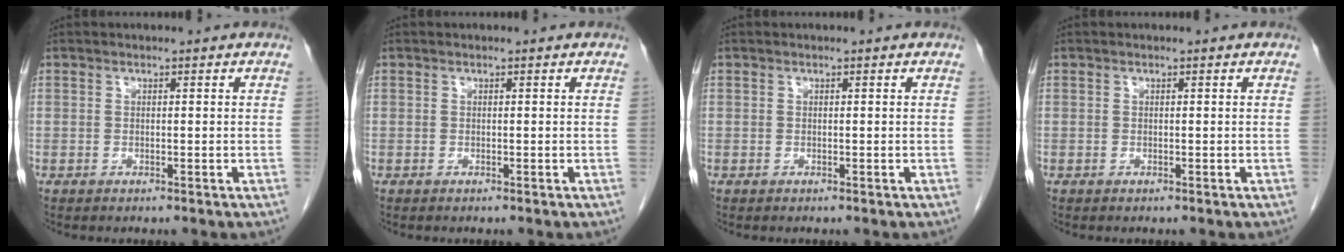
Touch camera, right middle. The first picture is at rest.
{"total": 0.0}
{"total": 0.0}
{"total": 0.0}